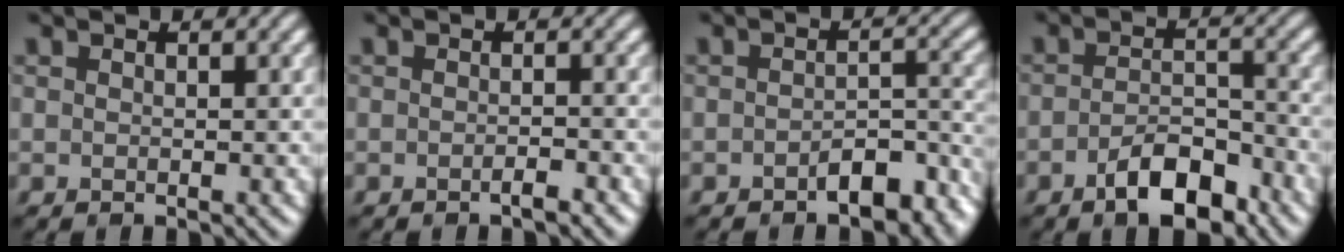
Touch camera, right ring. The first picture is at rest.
{"total": 1.1, "force": [-0.8, 0.2, 0.8], "torque": [-0.014, 0.001, -0.014]}
{"total": 4.6, "force": [-3.0, 2.0, 2.9], "torque": [-0.037, 0.005, -0.046]}
{"total": 5.2, "force": [-3.1, 2.2, 3.6], "torque": [-0.054, 0.006, -0.055]}